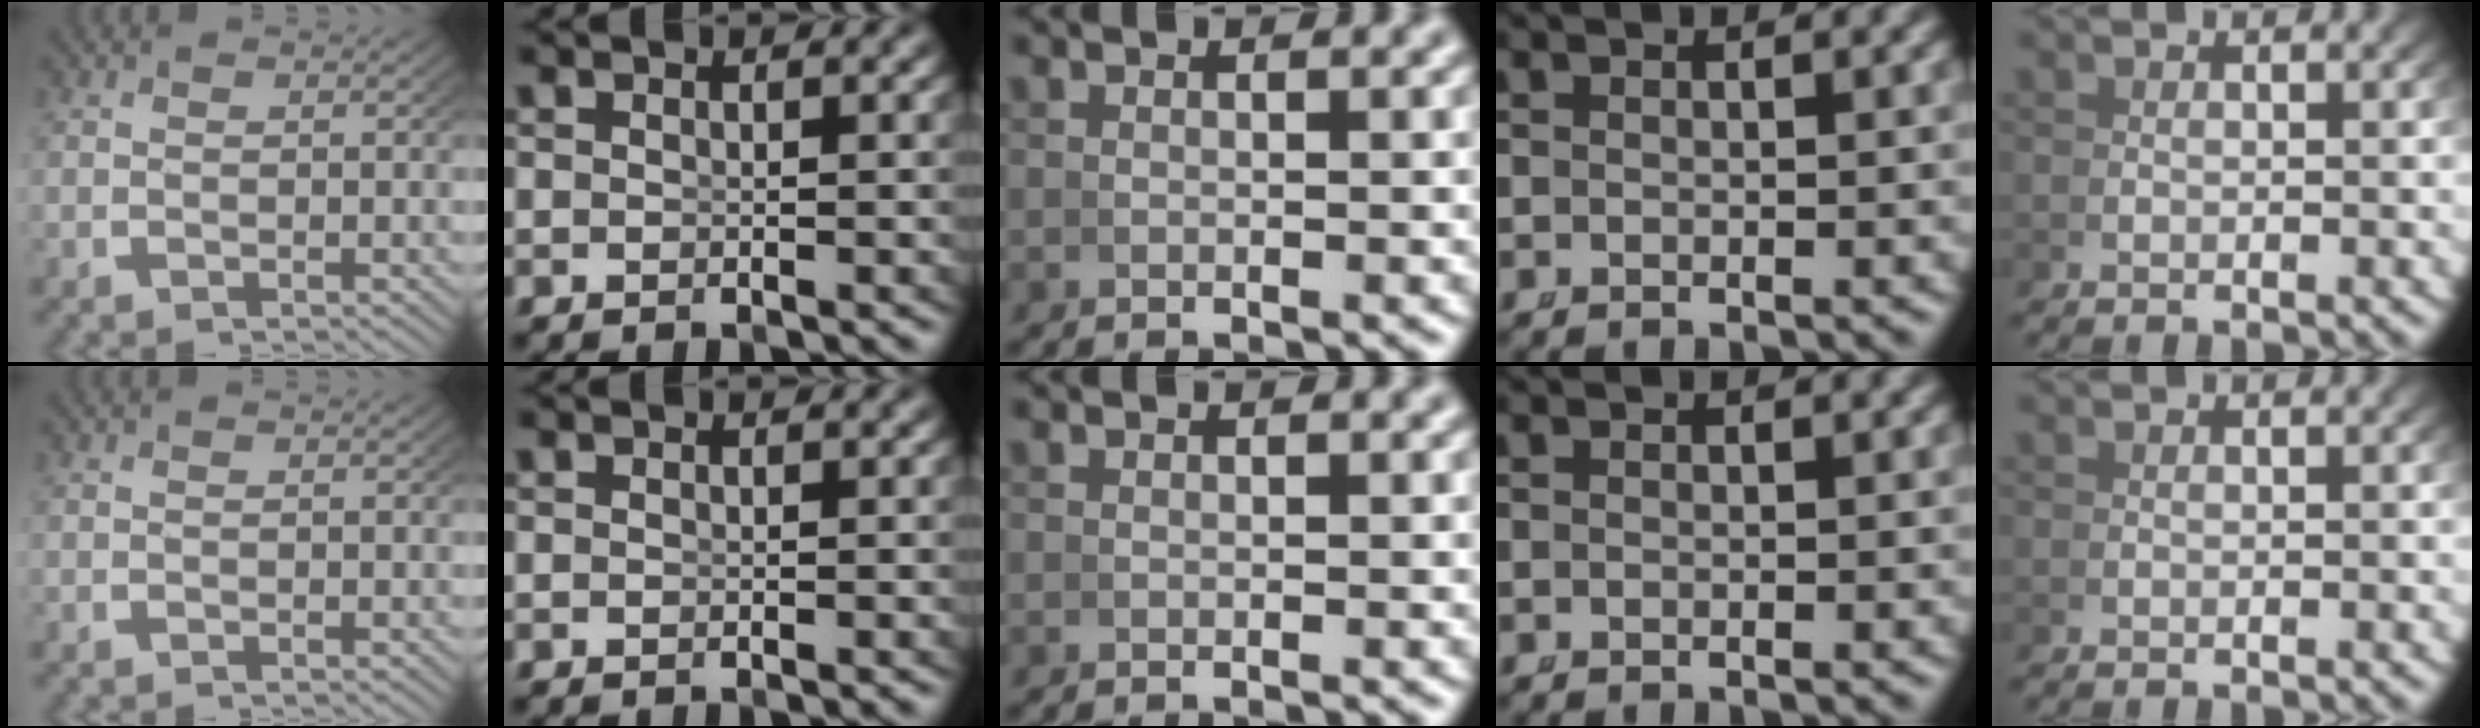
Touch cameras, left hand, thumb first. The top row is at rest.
{}